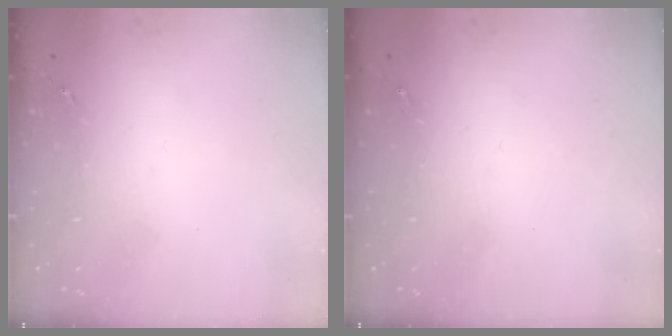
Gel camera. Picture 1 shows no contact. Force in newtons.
{"total": 0.0}